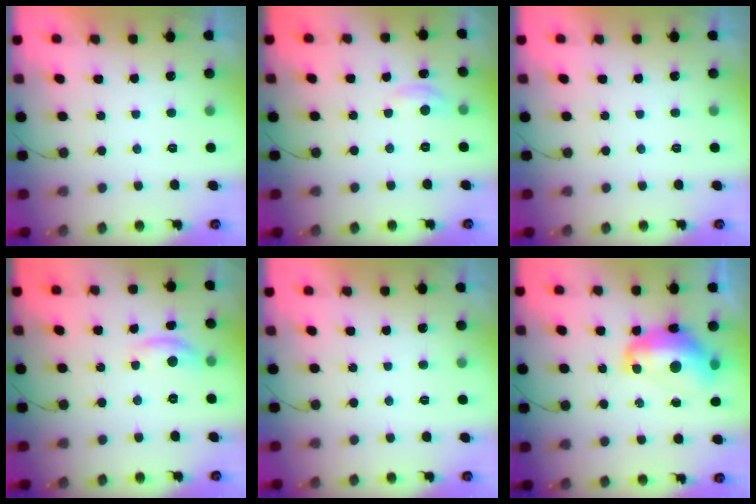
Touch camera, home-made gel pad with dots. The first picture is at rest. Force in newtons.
{"total": 4.1, "press": 4.0, "slide": 0.6}
{"total": 0.0}
{"total": 6.2, "press": 6.2, "slide": 0.3}
{"total": 0.0}
{"total": 12.9, "press": 12.8, "slide": 1.6}